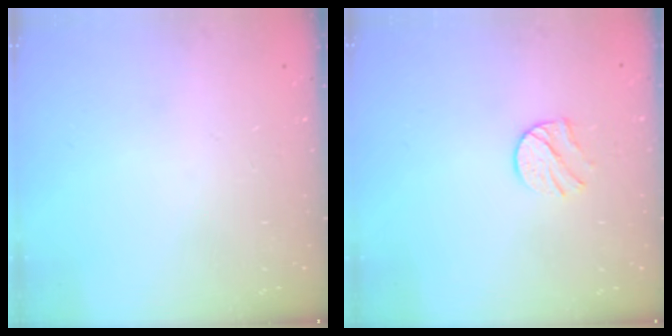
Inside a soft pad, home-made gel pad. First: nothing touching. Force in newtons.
{"total": 7.9, "press": 7.8, "slide": 0.6}